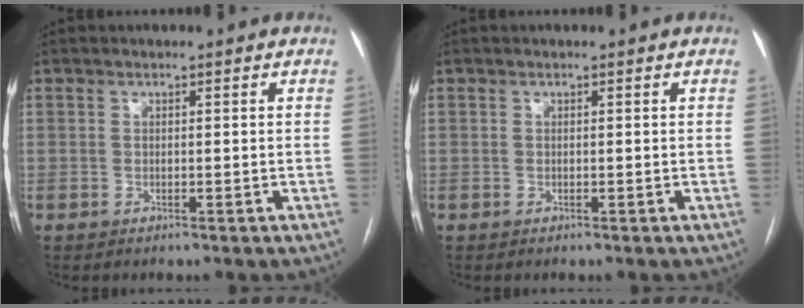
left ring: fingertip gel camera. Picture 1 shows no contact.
{"total": 0.0}